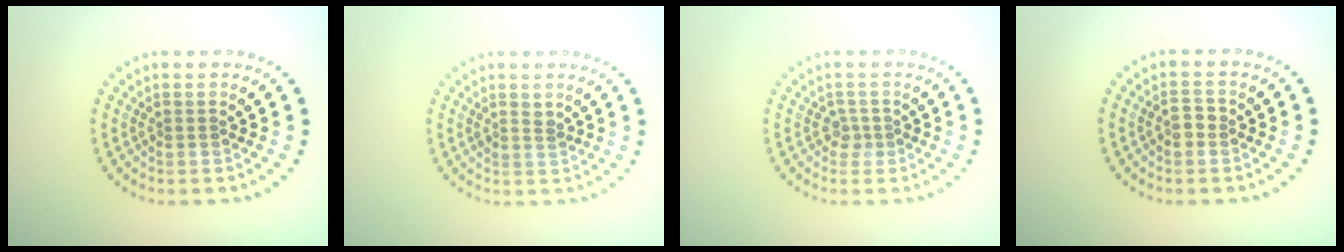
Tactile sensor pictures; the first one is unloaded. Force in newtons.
{"total": 1.0, "press": 0.8, "slide": 0.5}
{"total": 1.2, "press": 0.9, "slide": 0.8}
{"total": 1.4, "press": 1.4, "slide": 0.2}